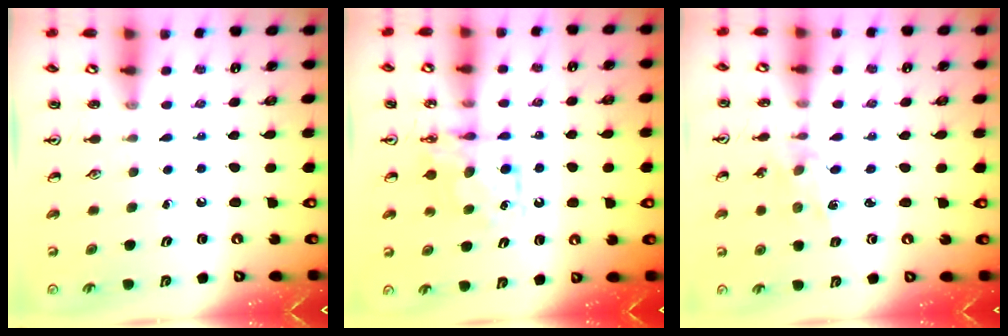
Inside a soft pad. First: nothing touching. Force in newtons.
{"total": 7.7, "press": 7.7, "slide": 0.4}
{"total": 1.6, "press": 1.6, "slide": 0.1}